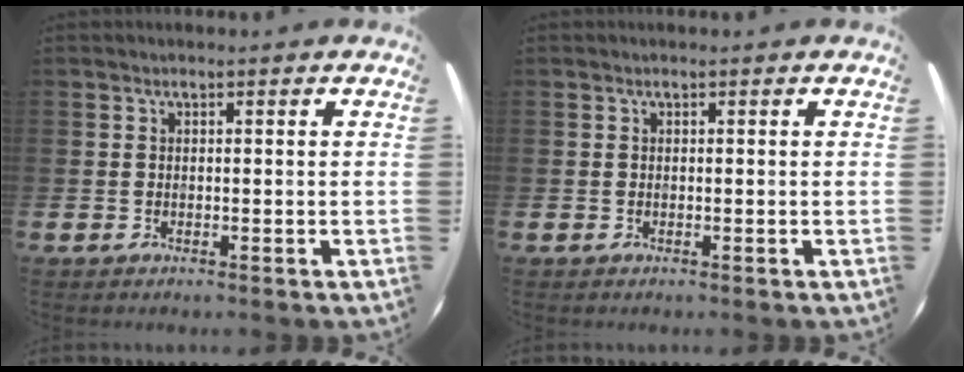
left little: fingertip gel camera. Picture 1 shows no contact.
{"total": 0.0}